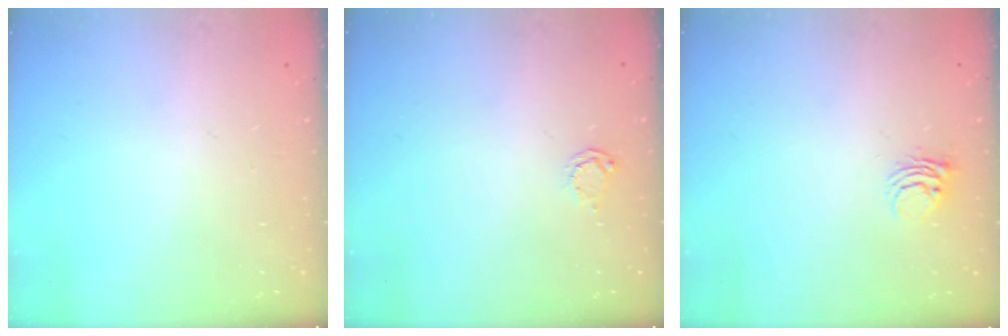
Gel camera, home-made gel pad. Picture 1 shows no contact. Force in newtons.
{"total": 2.7, "press": 2.7, "slide": 0.4}
{"total": 5.0, "press": 5.0, "slide": 0.4}